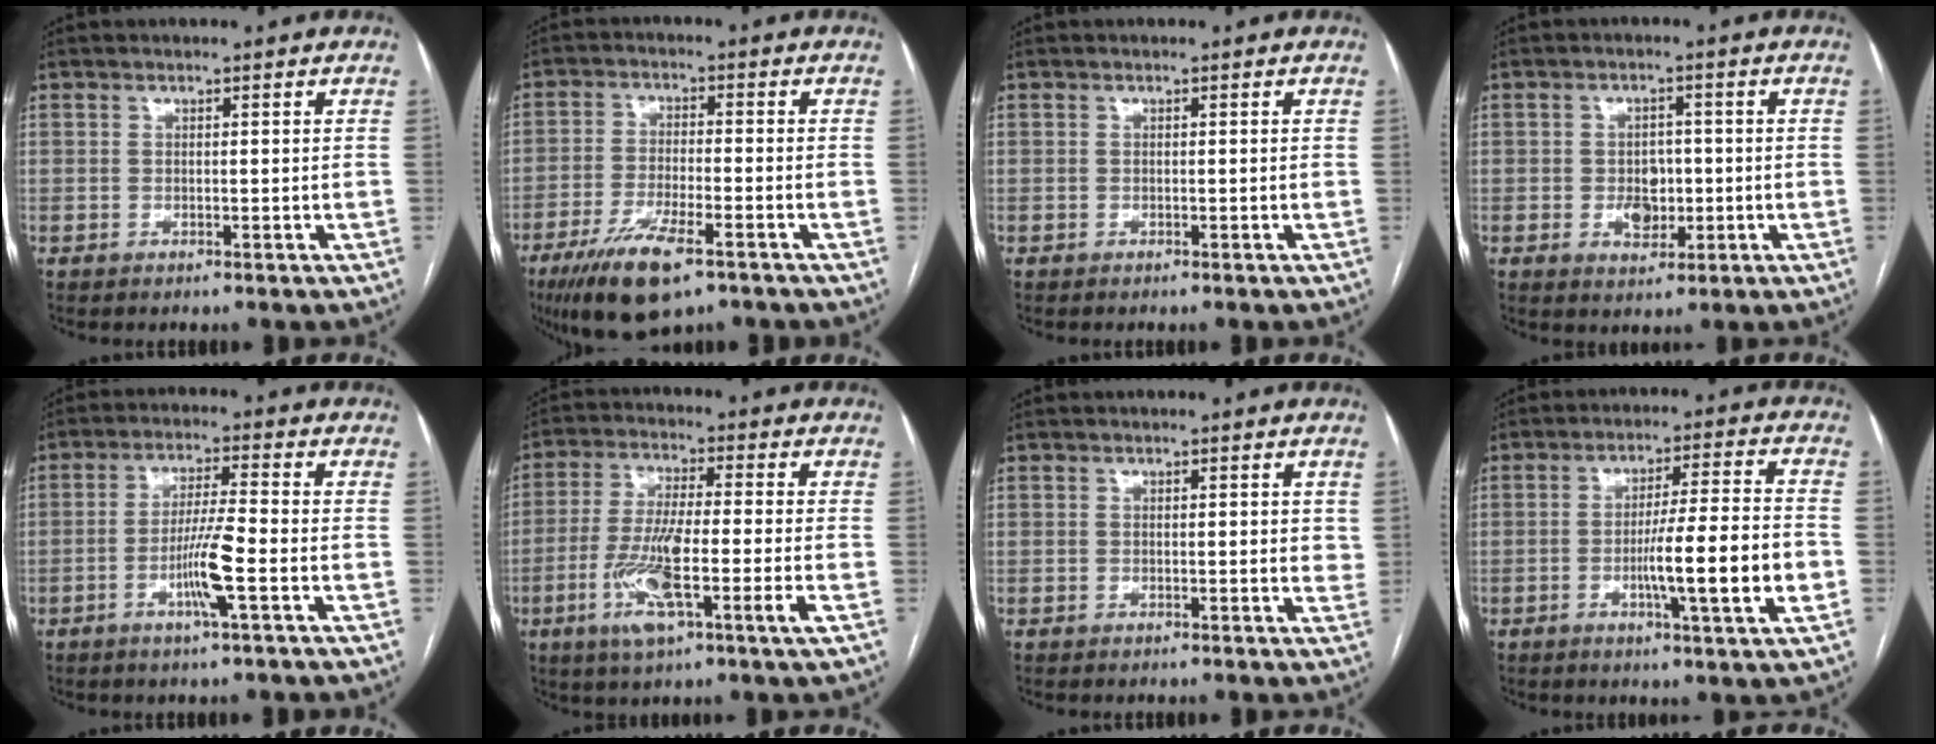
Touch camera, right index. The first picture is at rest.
{"total": 10.9, "force": [-6.8, 2.6, 8.1], "torque": [-0.152, -0.021, -0.115]}
{"total": 0.0}
{"total": 4.5, "force": [-0.7, 3.2, 3.1], "torque": [-0.047, 0.005, -0.002]}
{"total": 7.0, "force": [-2.4, -0.4, 6.6], "torque": [-0.130, -0.006, -0.047]}
{"total": 12.1, "force": [-4.0, 0.6, 11.4], "torque": [-0.225, -0.012, -0.075]}
{"total": 1.8, "force": [0.5, 0.8, 1.5], "torque": [-0.016, -0.002, 0.002]}
{"total": 11.9, "force": [-3.0, -0.2, 11.5], "torque": [-0.186, -0.004, -0.051]}